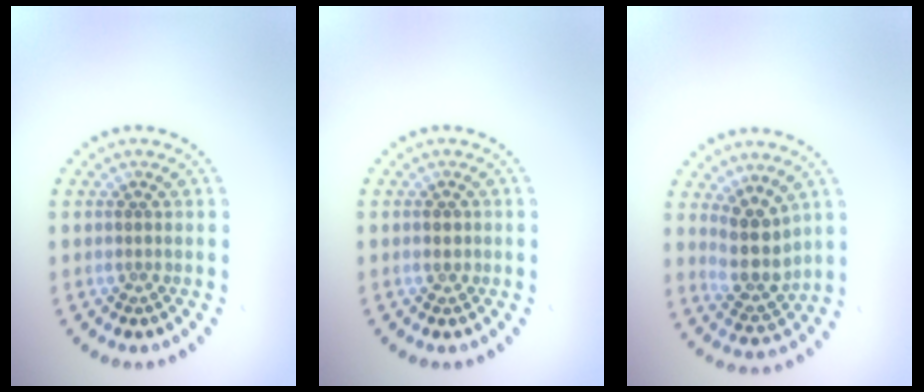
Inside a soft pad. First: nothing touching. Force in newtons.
{"total": 1.4, "press": 1.4, "slide": 0.0}
{"total": 3.8, "press": 3.1, "slide": 2.2}